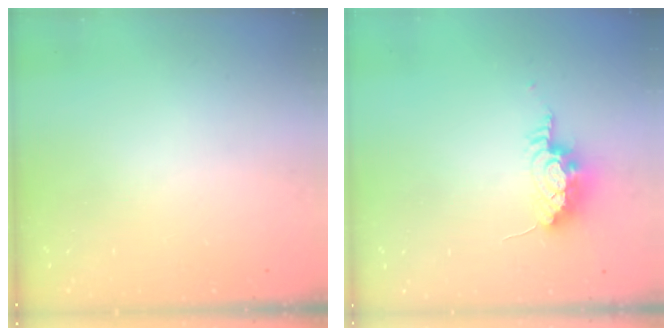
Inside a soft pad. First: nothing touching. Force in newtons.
{"total": 8.5, "press": 8.3, "slide": 1.9}